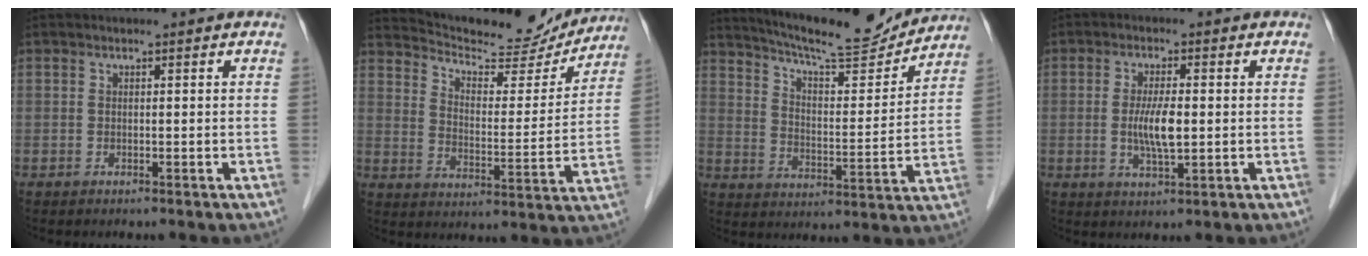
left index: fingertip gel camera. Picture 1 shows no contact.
{"total": 17.8, "force": [16.9, 3.3, 4.3], "torque": [-0.066, -0.019, 0.237]}
{"total": 15.6, "force": [14.7, 1.5, 4.9], "torque": [-0.086, -0.008, 0.221]}
{"total": 5.3, "force": [-0.2, 1.0, 5.2], "torque": [-0.105, -0.008, -0.004]}